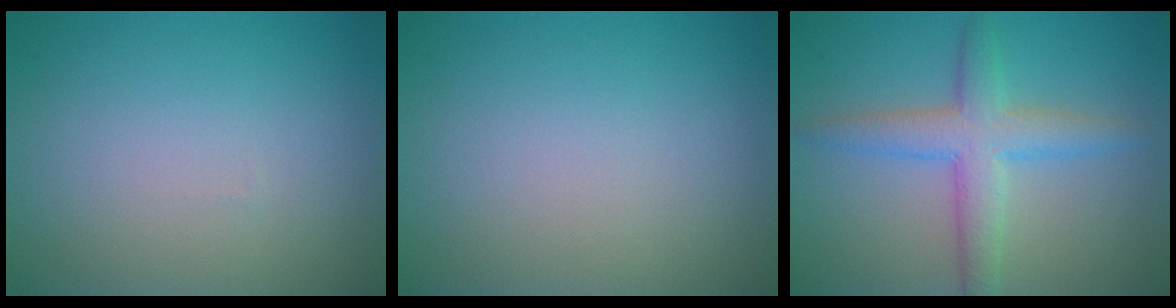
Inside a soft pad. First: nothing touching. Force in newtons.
{"total": 0.0}
{"total": 4.4, "press": 4.4, "slide": 0.1}